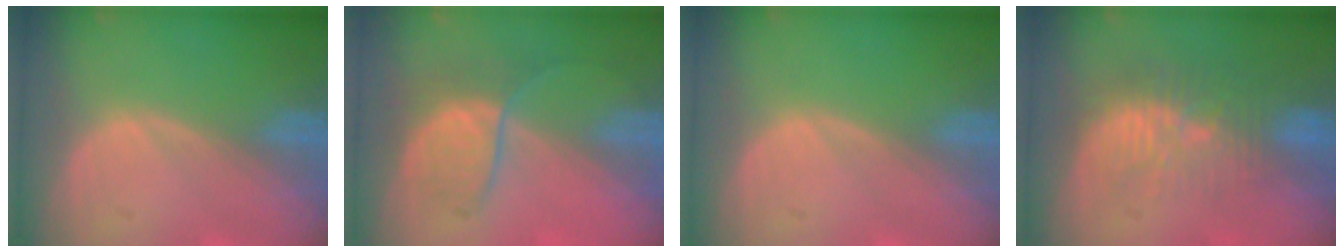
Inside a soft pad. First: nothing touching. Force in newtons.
{"total": 6.3, "press": 6.0, "slide": 2.0}
{"total": 0.0}
{"total": 9.3, "press": 8.6, "slide": 3.7}